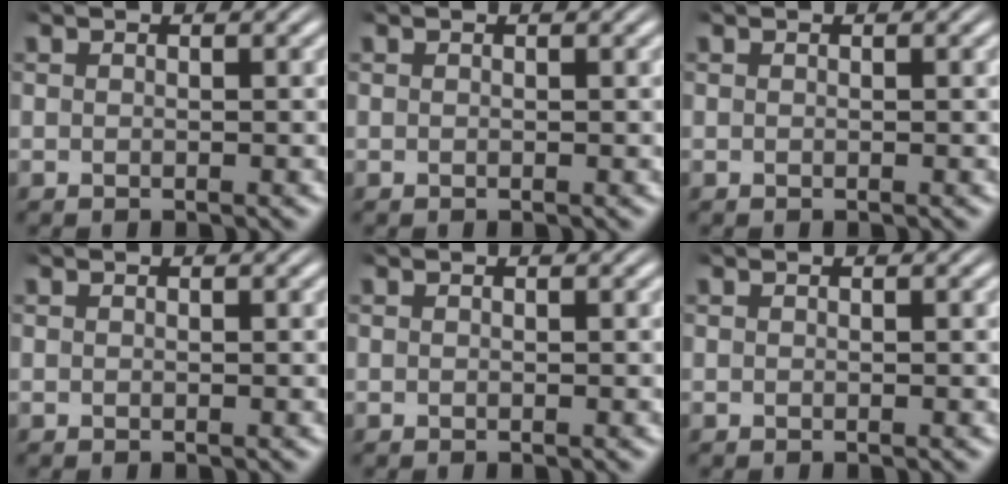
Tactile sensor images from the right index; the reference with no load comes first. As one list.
[{"total": 0.0}, {"total": 0.0}, {"total": 0.0}, {"total": 0.0}, {"total": 0.0}]